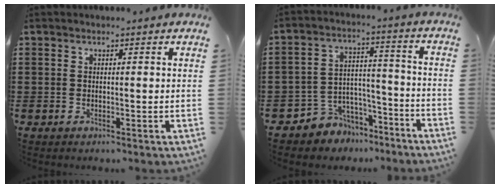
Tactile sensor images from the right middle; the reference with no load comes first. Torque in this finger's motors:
{"motor_torque": [1.10, -1.04, 0.09, 0.03]}